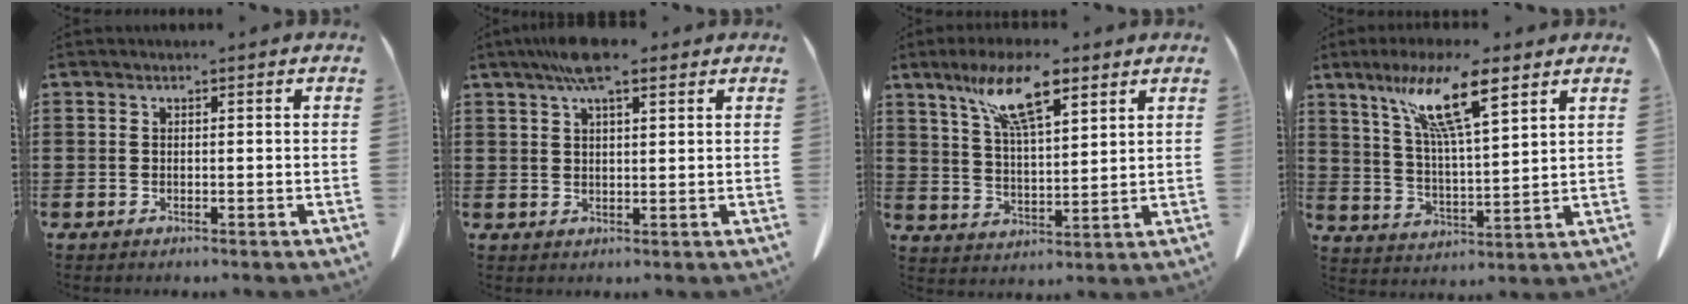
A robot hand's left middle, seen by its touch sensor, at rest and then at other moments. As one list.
[{"total": 6.3, "force": [3.9, 1.6, 4.6], "torque": [-0.100, 0.006, 0.070]}, {"total": 10.4, "force": [6.8, 2.8, 7.4], "torque": [-0.150, -0.007, 0.118]}, {"total": 11.9, "force": [7.7, 1.9, 8.8], "torque": [-0.189, -0.012, 0.132]}]